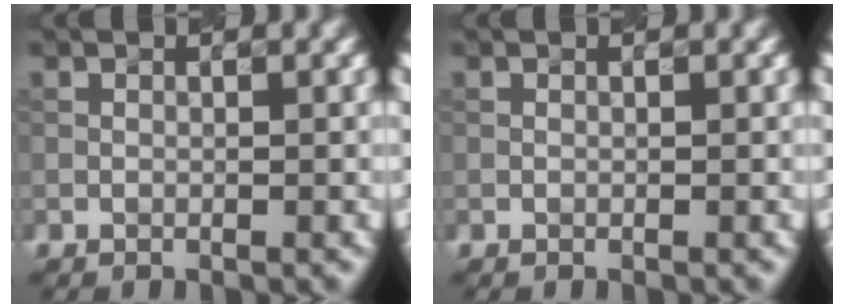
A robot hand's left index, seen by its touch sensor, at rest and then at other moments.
{"total": 0.0}